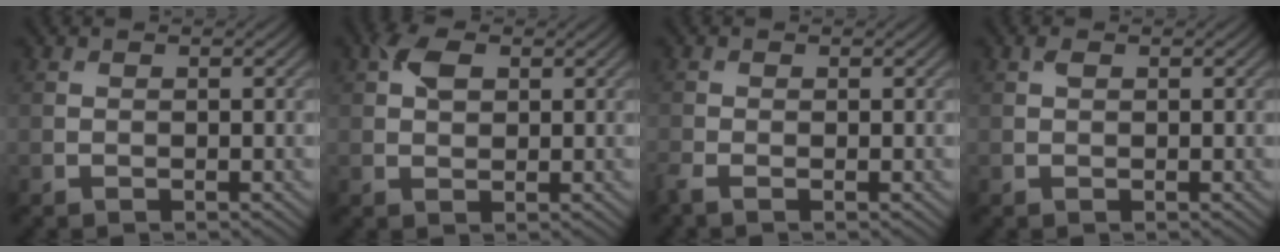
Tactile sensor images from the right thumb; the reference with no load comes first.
{"total": 3.2, "force": [1.2, 2.0, 2.2], "torque": [-0.047, 0.007, 0.020]}
{"total": 1.3, "force": [-1.0, 0.2, 0.8], "torque": [-0.028, -0.004, -0.027]}
{"total": 0.7, "force": [0.3, 0.4, 0.5], "torque": [-0.012, 0.001, 0.006]}